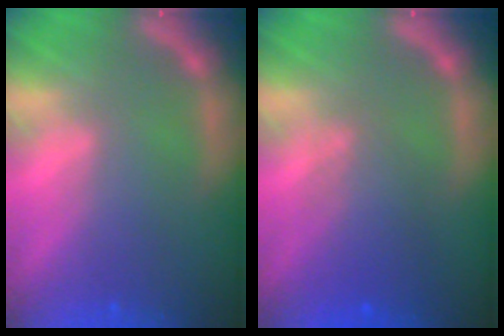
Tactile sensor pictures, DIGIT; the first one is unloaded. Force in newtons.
{"total": 4.1}